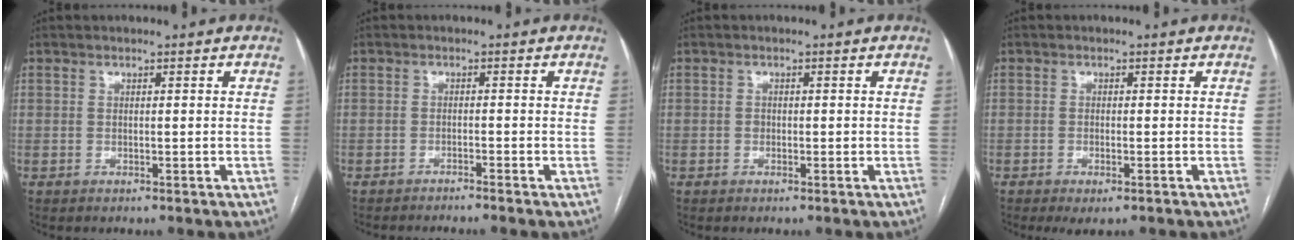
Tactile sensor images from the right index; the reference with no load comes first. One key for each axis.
{"total": 3.0, "fx": -2.6, "fy": -1.0, "fz": 1.2, "tx": -0.010, "ty": 0.005, "tz": -0.040}
{"total": 0.7, "fx": -0.1, "fy": 0.6, "fz": 0.3, "tx": -0.006, "ty": 0.003, "tz": 0.000}
{"total": 2.7, "fx": -1.6, "fy": 0.7, "fz": 2.1, "tx": -0.033, "ty": -0.005, "tz": -0.020}